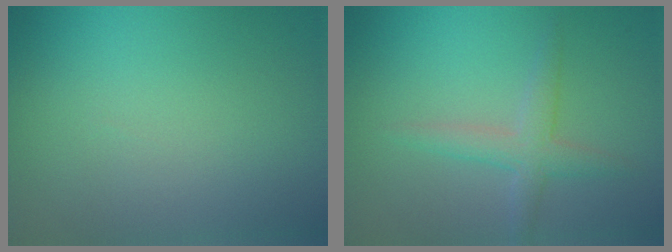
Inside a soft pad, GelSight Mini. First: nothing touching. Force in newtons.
{"total": 2.4, "press": 2.4, "slide": 0.1}